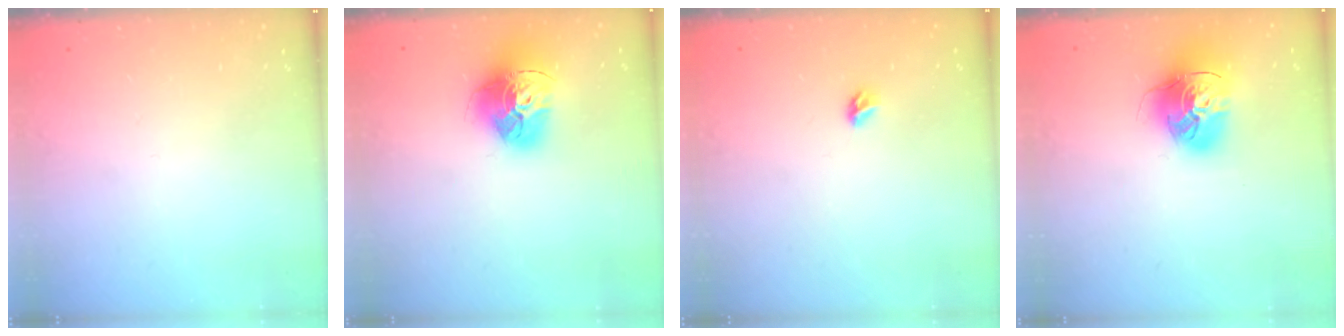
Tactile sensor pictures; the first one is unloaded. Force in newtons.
{"total": 17.4, "press": 17.3, "slide": 1.7}
{"total": 3.8, "press": 3.8, "slide": 0.7}
{"total": 16.3, "press": 16.2, "slide": 1.6}